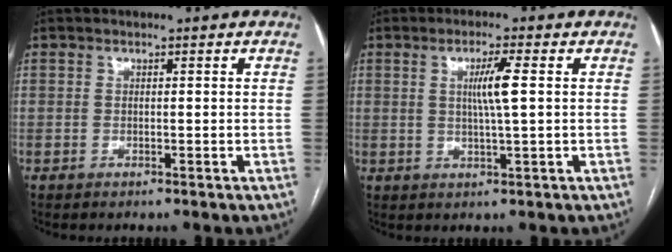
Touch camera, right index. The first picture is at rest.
{"total": 4.5, "force": [0.8, -0.3, 4.4], "torque": [-0.082, -0.002, 0.016]}